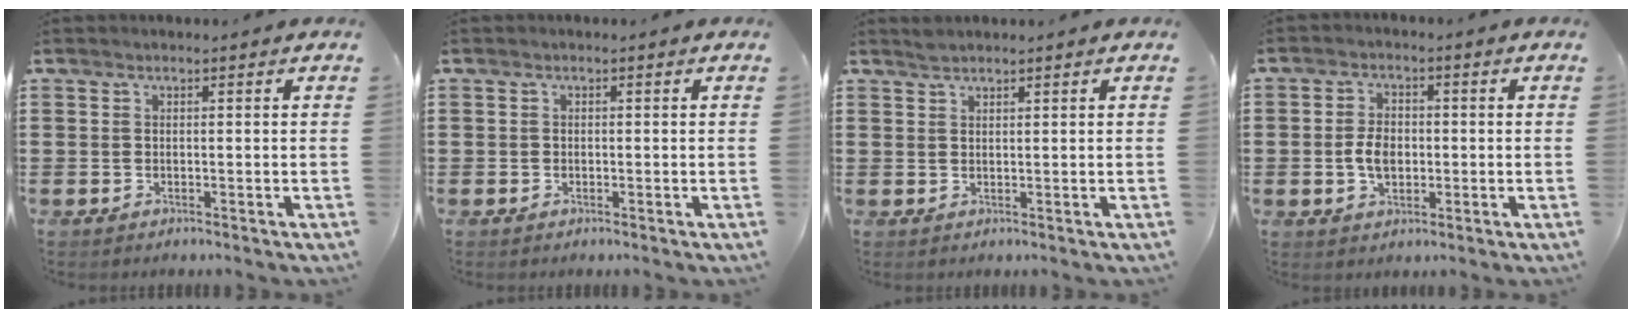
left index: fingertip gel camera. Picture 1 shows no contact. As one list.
[{"total": 0.5, "force": [-0.2, 0.5, 0.1], "torque": [-0.006, 0.002, -0.005]}, {"total": 1.2, "force": [1.2, 0.1, 0.3], "torque": [-0.008, 0.001, 0.022]}, {"total": 4.3, "force": [-0.5, 2.8, 3.3], "torque": [-0.063, 0.001, -0.014]}]